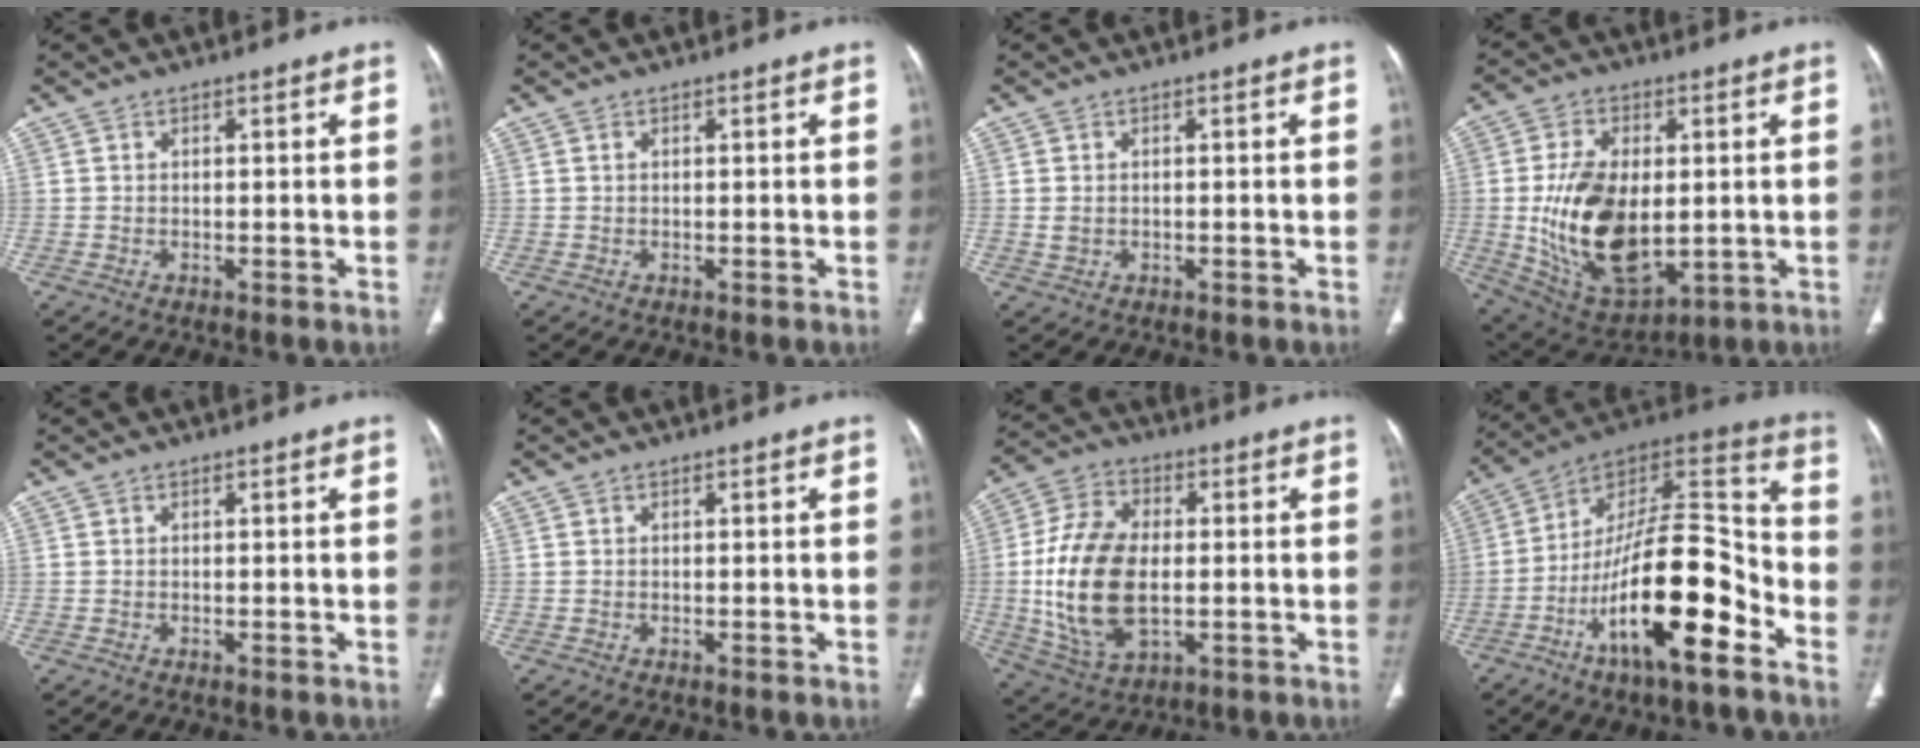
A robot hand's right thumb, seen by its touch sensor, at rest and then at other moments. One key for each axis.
{"total": 0.0}
{"total": 1.5, "fx": 0.0, "fy": 1.2, "fz": 0.9, "tx": -0.020, "ty": 0.003, "tz": 0.004}
{"total": 19.7, "fx": -0.7, "fy": 11.4, "fz": 16.0, "tx": -0.278, "ty": -0.013, "tz": 0.014}
{"total": 0.0}
{"total": 0.0}
{"total": 18.2, "fx": -1.0, "fy": 10.8, "fz": 14.6, "tx": -0.291, "ty": 0.003, "tz": -0.007}
{"total": 24.5, "fx": -10.6, "fy": 7.9, "fz": 20.6, "tx": -0.359, "ty": 0.066, "tz": -0.177}